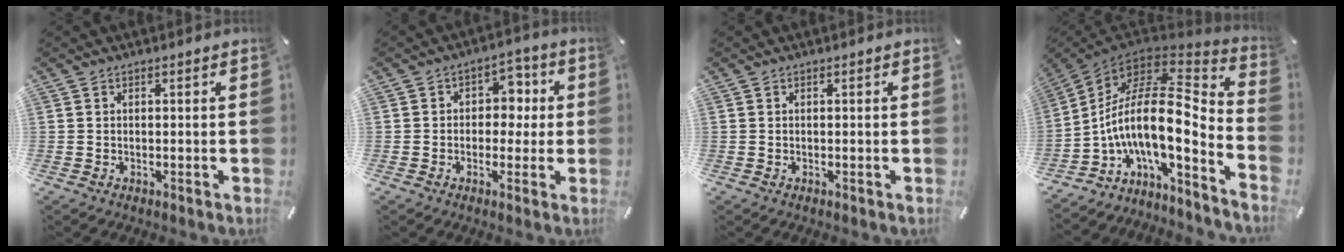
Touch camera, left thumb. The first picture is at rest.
{"total": 6.4, "force": [-0.4, 5.4, 3.4], "torque": [-0.033, 0.009, -0.015]}
{"total": 0.0}
{"total": 17.1, "force": [0.6, 7.9, 15.2], "torque": [-0.290, -0.048, -0.002]}